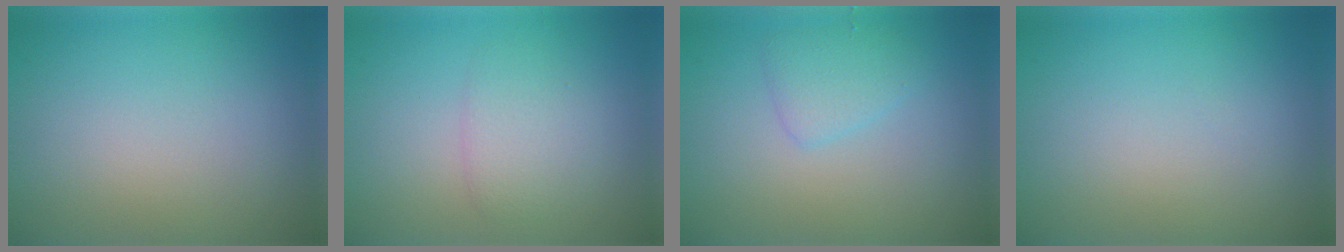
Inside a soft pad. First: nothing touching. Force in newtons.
{"total": 2.1, "press": 2.1, "slide": 0.1}
{"total": 1.8, "press": 1.8, "slide": 0.1}
{"total": 0.0}